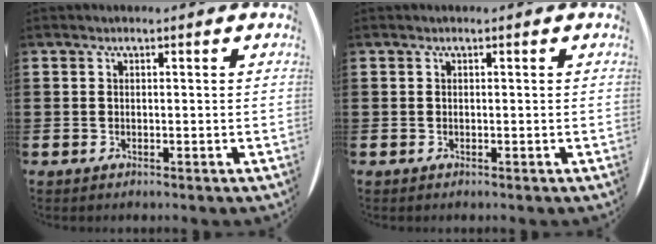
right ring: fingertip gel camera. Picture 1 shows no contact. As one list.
[{"total": 0.0}]